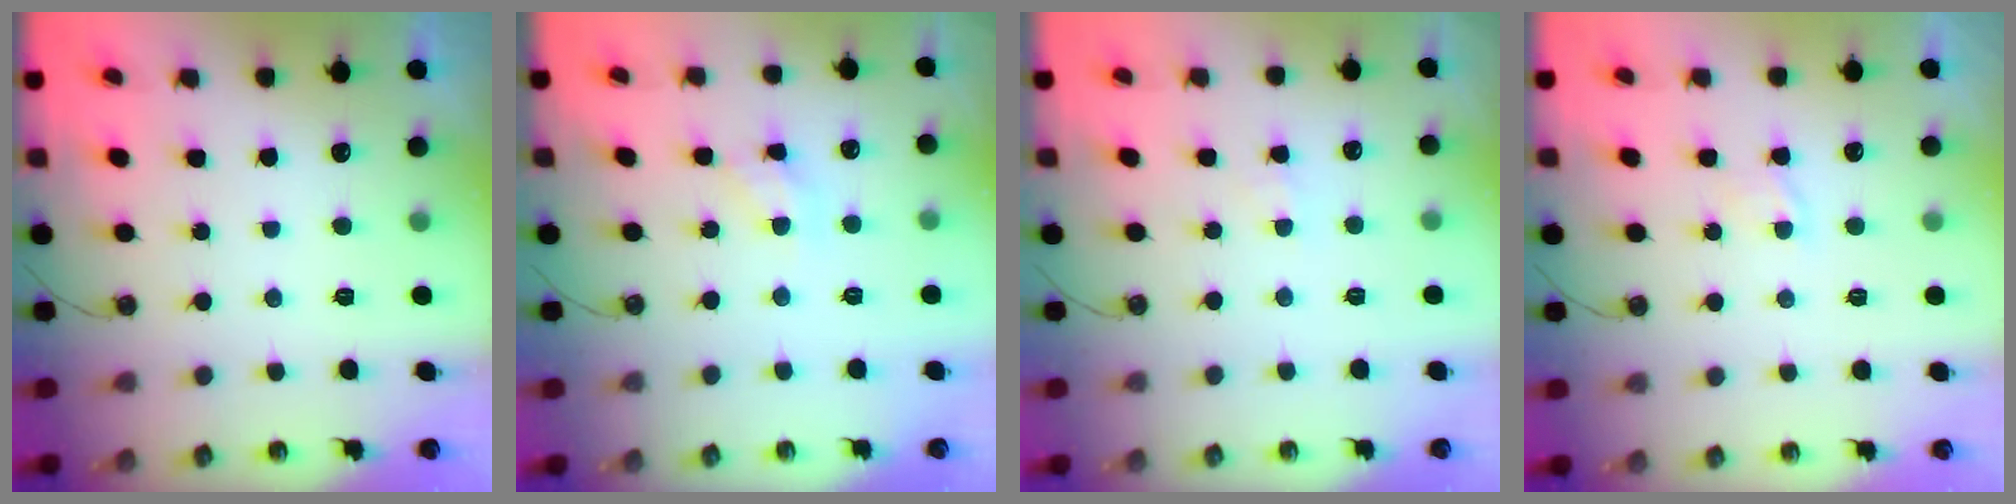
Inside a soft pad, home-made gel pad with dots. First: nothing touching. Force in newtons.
{"total": 7.3, "press": 7.3, "slide": 0.2}
{"total": 3.0, "press": 2.9, "slide": 0.5}
{"total": 3.3, "press": 3.3, "slide": 0.4}